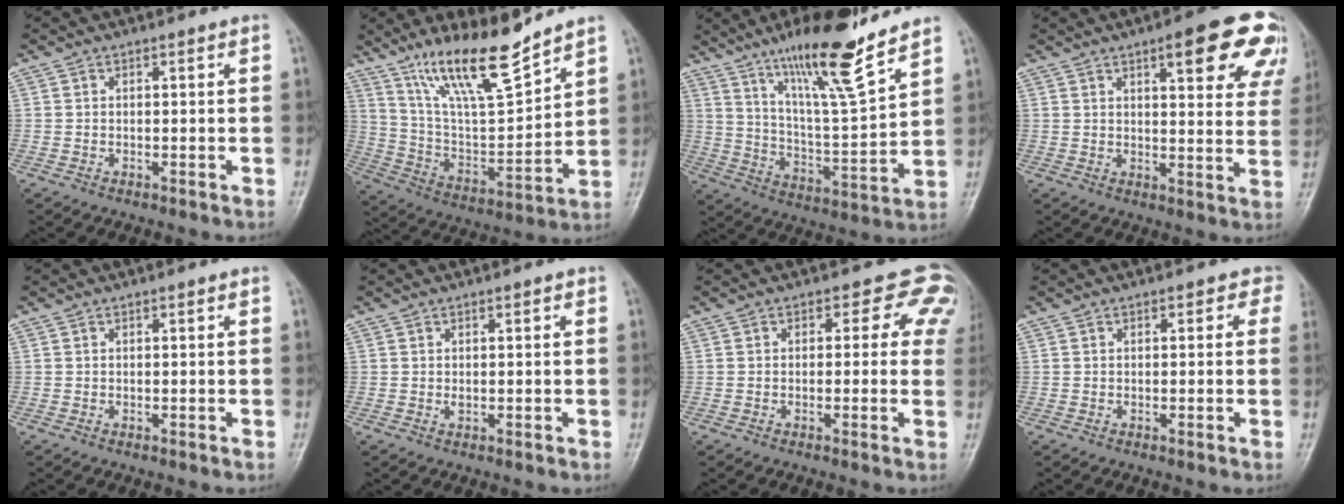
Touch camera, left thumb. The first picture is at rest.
{"total": 16.1, "force": [12.3, 2.9, 10.0], "torque": [-0.159, -0.071, 0.235]}
{"total": 16.8, "force": [12.1, 1.8, 11.5], "torque": [-0.182, -0.073, 0.212]}
{"total": 16.1, "force": [8.6, 4.9, 12.8], "torque": [-0.126, -0.030, 0.099]}
{"total": 0.0}
{"total": 1.1, "force": [0.2, 0.6, 0.9], "torque": [-0.012, -0.002, 0.006]}
{"total": 5.6, "force": [2.9, 4.2, 2.4], "torque": [0.014, -0.005, 0.004]}
{"total": 1.8, "force": [0.7, 1.3, 1.1], "torque": [0.011, 0.004, -0.001]}